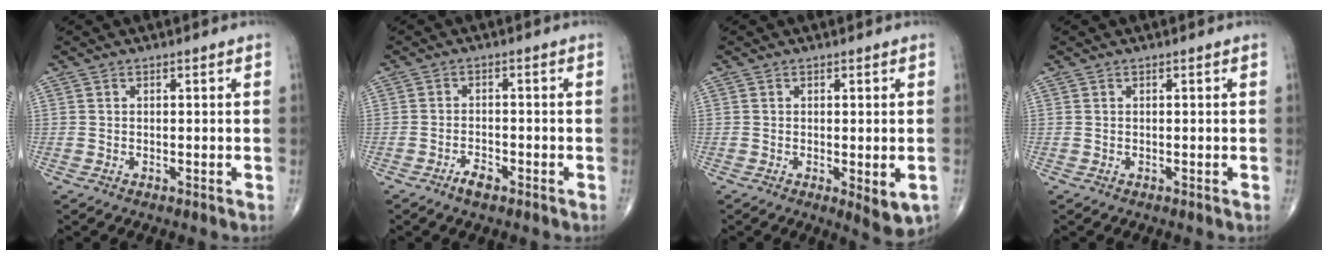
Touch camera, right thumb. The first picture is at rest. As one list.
[{"total": 2.8, "force": [-2.0, 1.1, 1.7], "torque": [-0.033, 0.009, -0.036]}, {"total": 4.9, "force": [-1.4, 1.8, 4.4], "torque": [-0.055, -0.013, -0.014]}, {"total": 0.0}]